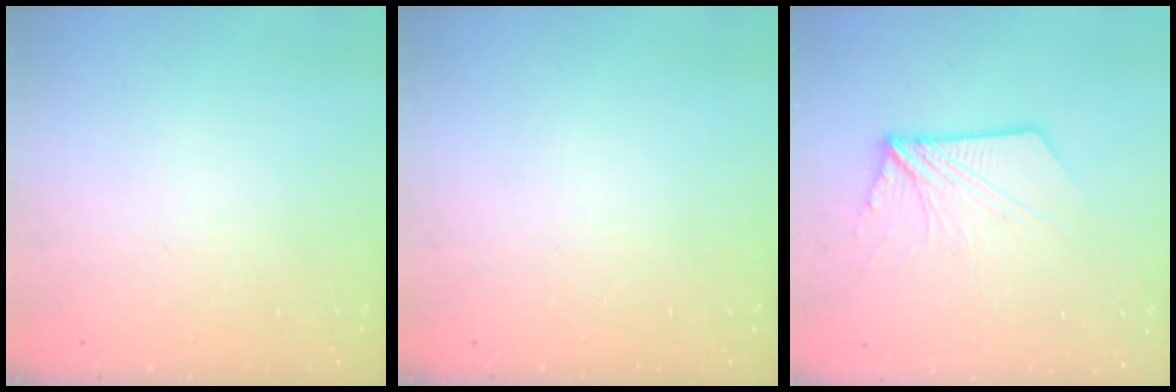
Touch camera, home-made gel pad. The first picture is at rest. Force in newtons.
{"total": 0.0}
{"total": 9.8, "press": 9.7, "slide": 0.9}